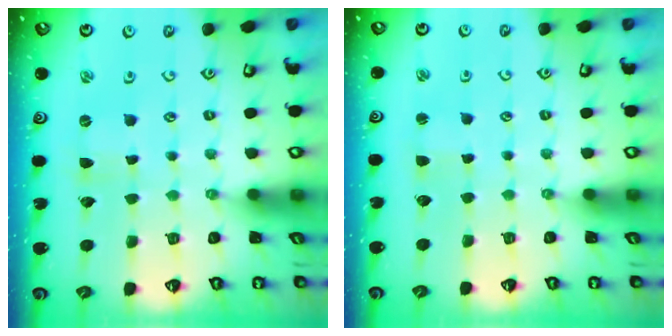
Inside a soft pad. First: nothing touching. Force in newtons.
{"total": 1.6, "press": 1.6, "slide": 0.3}